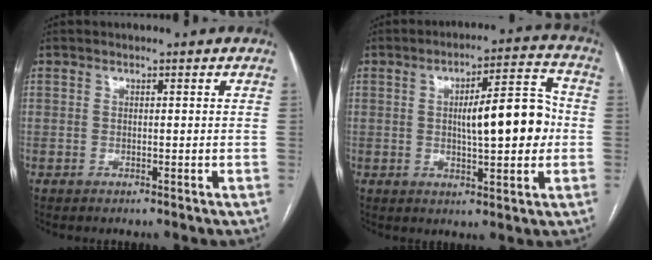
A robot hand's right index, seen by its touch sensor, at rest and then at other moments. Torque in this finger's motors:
{"motor_torque": [0.70, -0.35, 0.39, 0.10]}